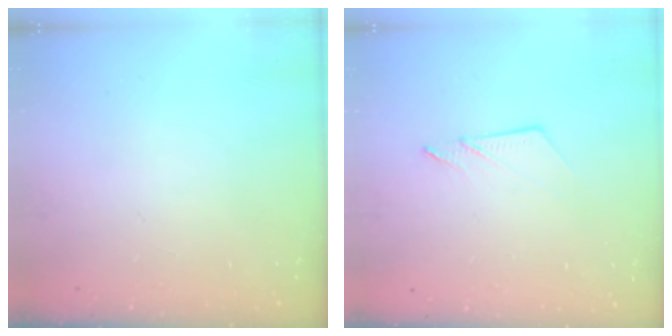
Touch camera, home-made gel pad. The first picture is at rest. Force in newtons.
{"total": 4.5, "press": 4.5, "slide": 0.1}